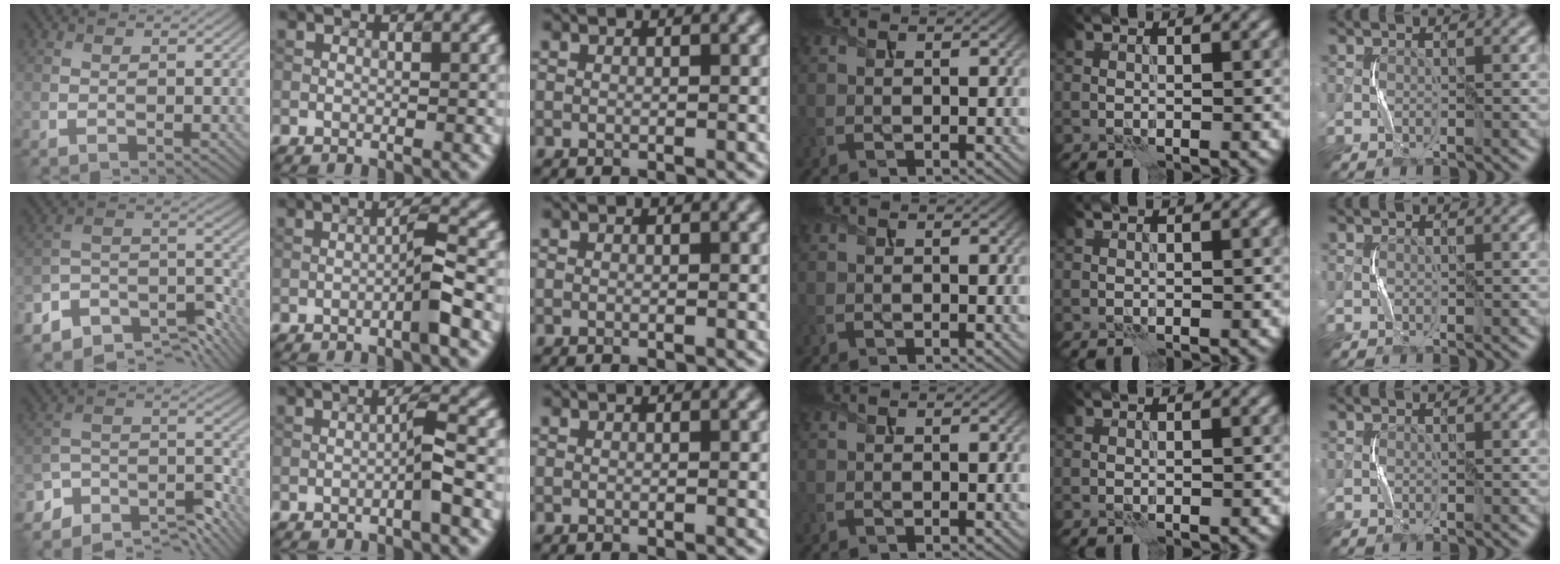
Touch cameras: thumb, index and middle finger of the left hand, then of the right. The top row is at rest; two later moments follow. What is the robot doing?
{"motion": "squeeze", "object": "air blower"}